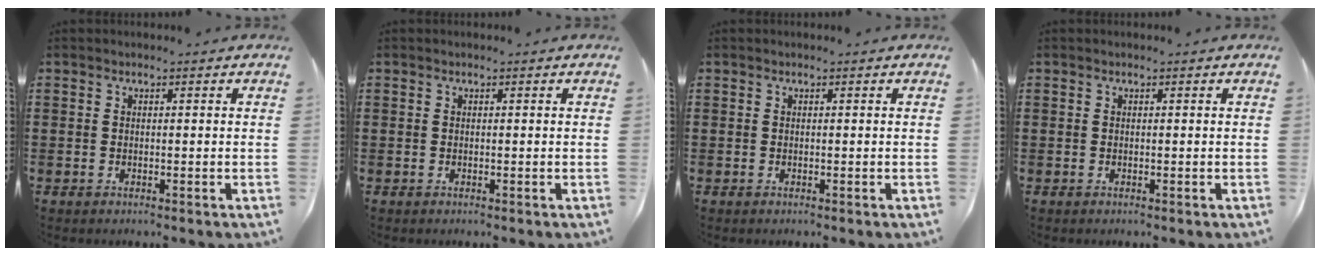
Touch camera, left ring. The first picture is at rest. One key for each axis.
{"total": 0.0}
{"total": 0.0}
{"total": 0.0}